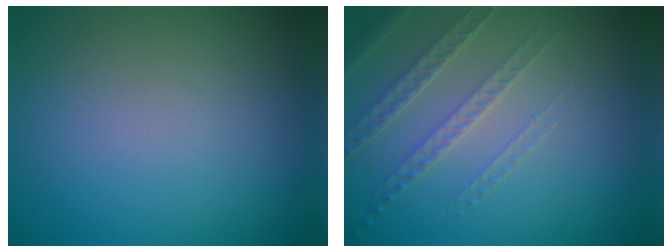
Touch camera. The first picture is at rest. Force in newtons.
{"total": 1.9, "press": 1.7, "slide": 0.8}